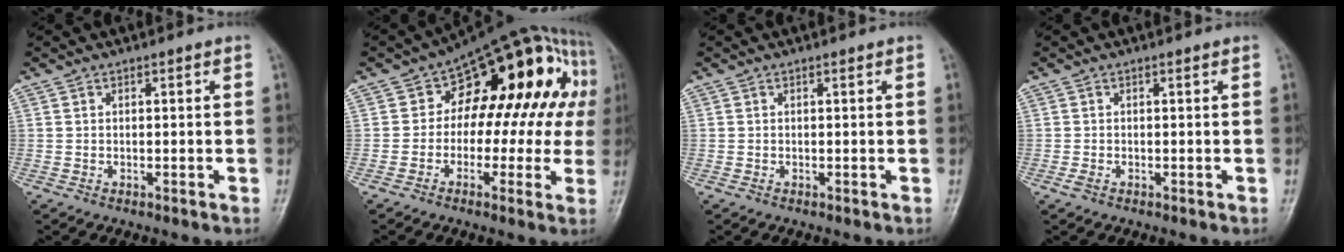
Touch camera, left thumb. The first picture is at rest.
{"total": 19.6, "force": [2.4, 11.5, 15.7], "torque": [-0.151, 0.044, 0.020]}
{"total": 0.0}
{"total": 0.9, "force": [-0.6, 0.5, 0.5], "torque": [-0.014, -0.002, -0.012]}